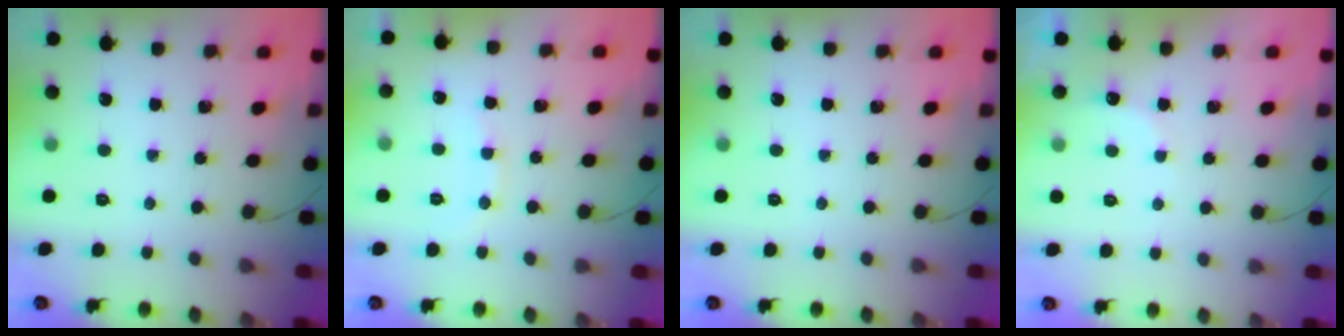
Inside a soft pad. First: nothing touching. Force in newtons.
{"total": 7.5, "press": 7.4, "slide": 1.5}
{"total": 0.0}
{"total": 5.3, "press": 5.2, "slide": 1.0}